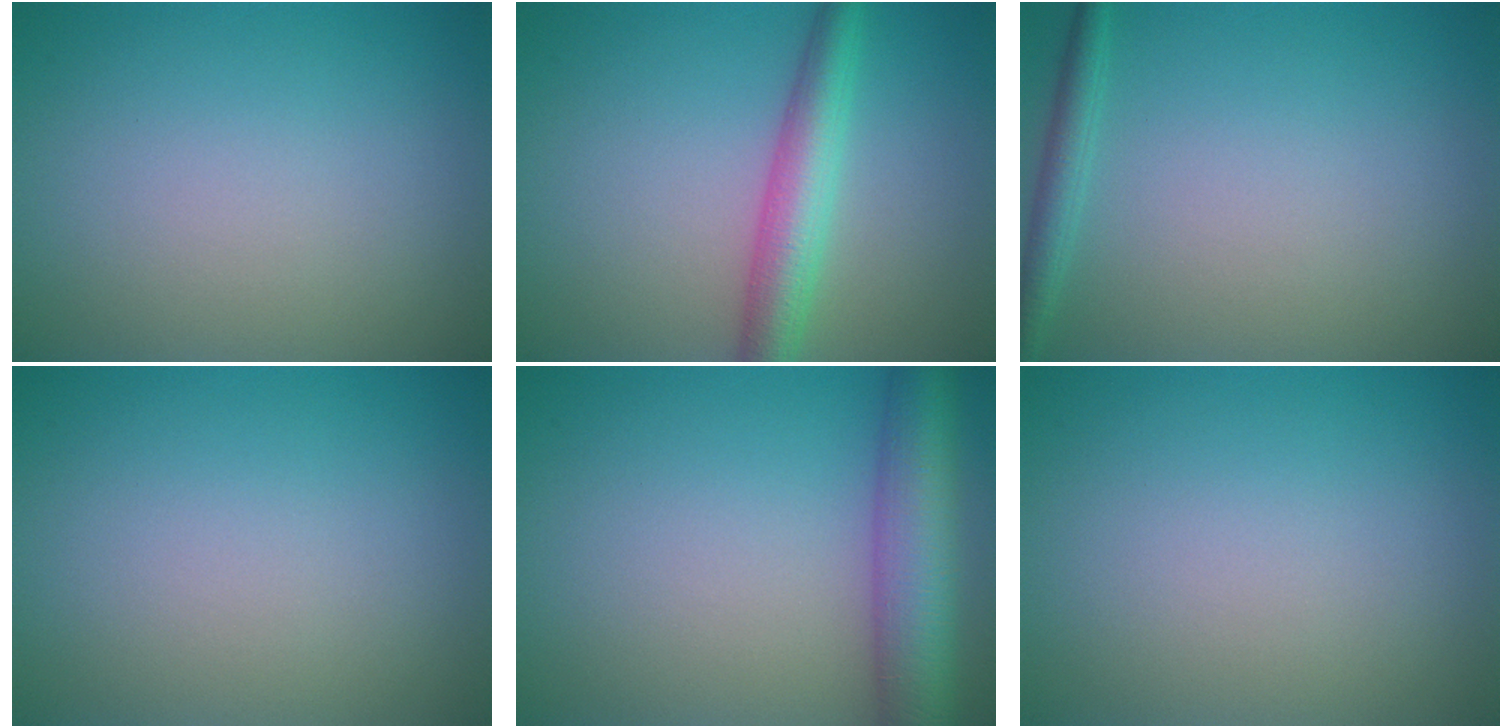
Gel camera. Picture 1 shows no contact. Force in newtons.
{"total": 4.5, "press": 4.5, "slide": 0.1}
{"total": 1.8, "press": 1.8, "slide": 0.1}
{"total": 0.0}
{"total": 7.1, "press": 7.1, "slide": 0.2}
{"total": 0.0}